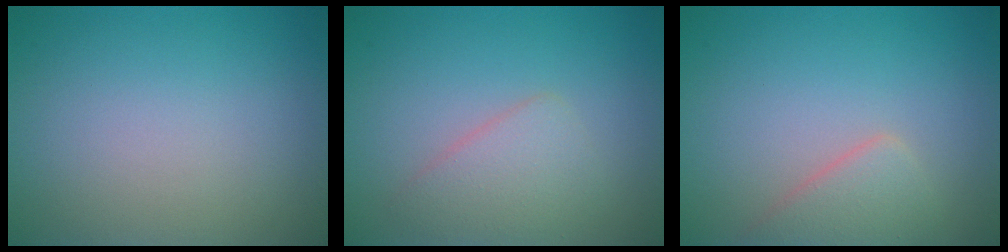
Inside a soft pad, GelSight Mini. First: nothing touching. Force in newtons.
{"total": 2.6, "press": 2.6, "slide": 0.1}
{"total": 2.6, "press": 2.6, "slide": 0.0}